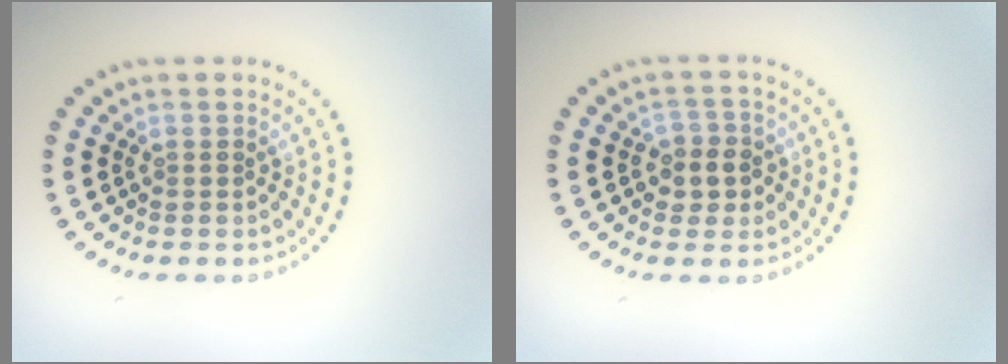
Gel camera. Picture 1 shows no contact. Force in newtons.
{"total": 2.6, "press": 2.4, "slide": 1.0}